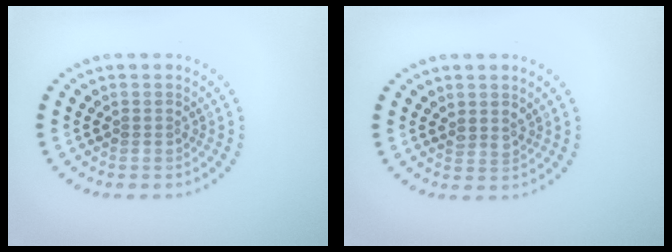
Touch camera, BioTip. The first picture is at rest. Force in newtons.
{"total": 1.0, "press": 0.8, "slide": 0.6}